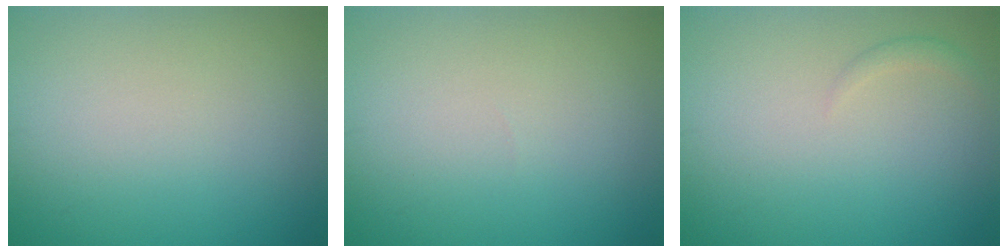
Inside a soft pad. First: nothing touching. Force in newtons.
{"total": 0.0}
{"total": 0.8, "press": 0.8, "slide": 0.0}